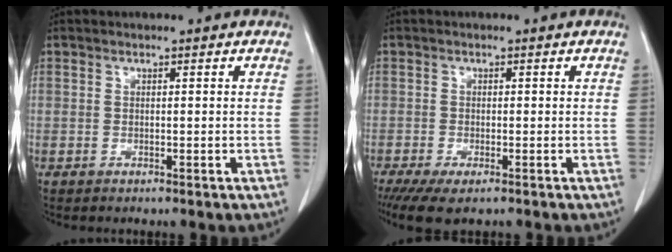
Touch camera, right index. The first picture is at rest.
{"total": 5.0, "force": [-3.4, 1.6, 3.3], "torque": [-0.056, -0.012, -0.056]}